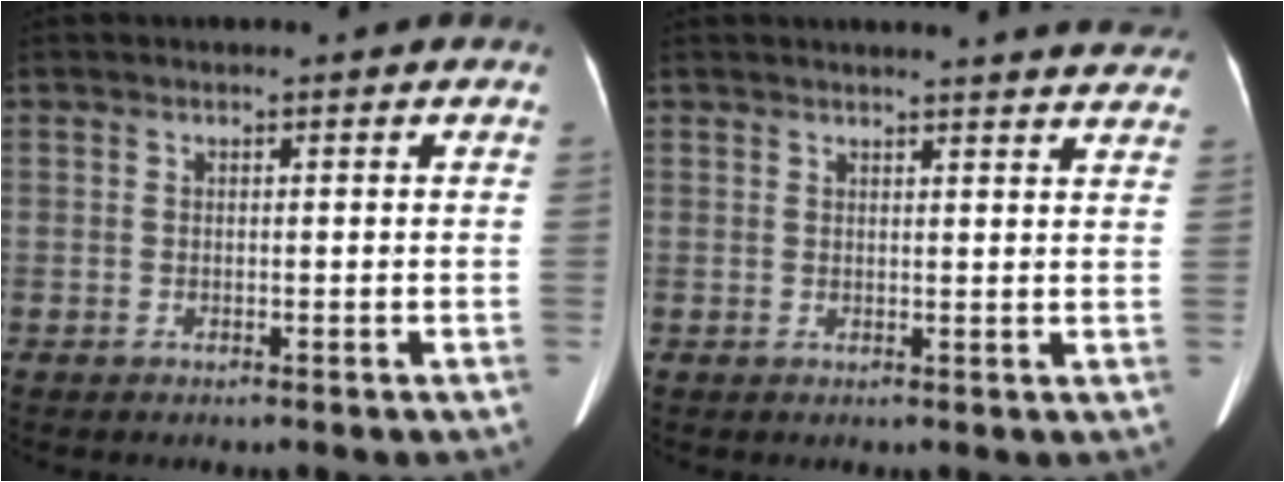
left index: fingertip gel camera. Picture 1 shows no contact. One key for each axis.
{"total": 13.0, "fx": 12.5, "fy": 0.9, "fz": 3.5, "tx": -0.029, "ty": -0.027, "tz": 0.122}